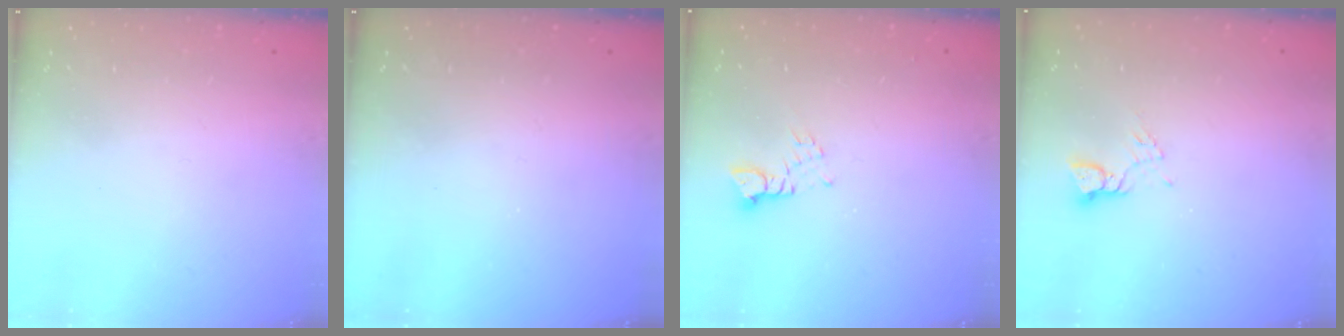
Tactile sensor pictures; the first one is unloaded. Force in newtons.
{"total": 0.0}
{"total": 2.5, "press": 2.5, "slide": 0.1}
{"total": 2.7, "press": 2.7, "slide": 0.2}